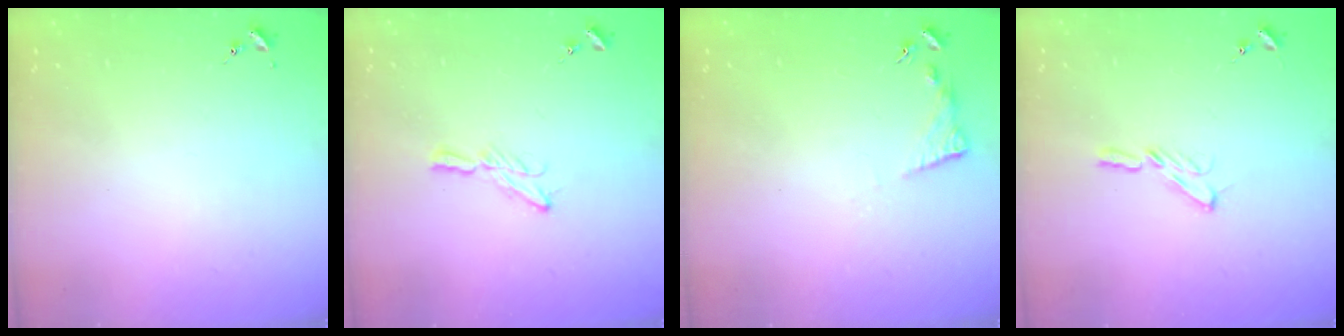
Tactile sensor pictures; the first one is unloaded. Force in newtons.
{"total": 6.5, "press": 6.5, "slide": 0.3}
{"total": 6.0, "press": 6.0, "slide": 0.4}
{"total": 4.0, "press": 4.0, "slide": 0.4}